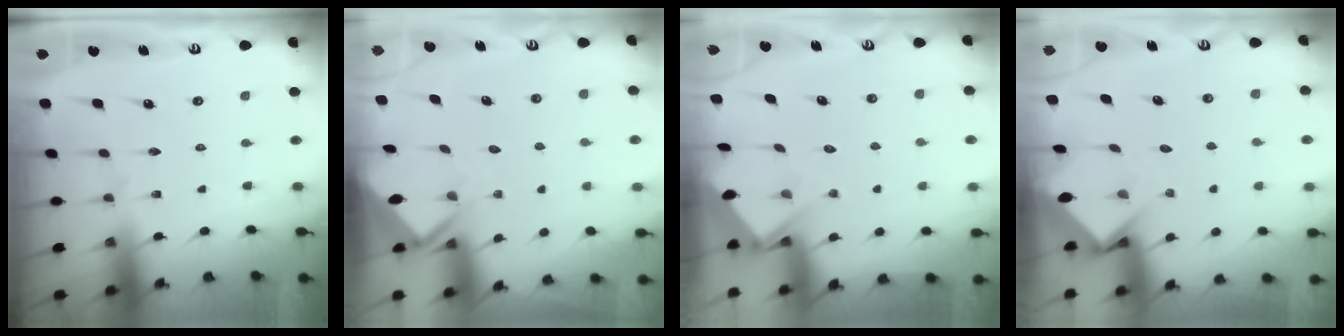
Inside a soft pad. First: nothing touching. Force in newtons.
{"total": 3.4, "press": 3.4, "slide": 0.3}
{"total": 3.9, "press": 3.9, "slide": 0.4}
{"total": 3.8, "press": 3.8, "slide": 0.3}